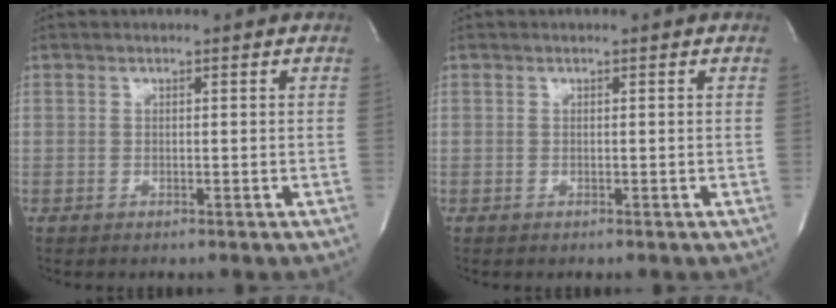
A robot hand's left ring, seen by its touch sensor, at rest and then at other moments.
{"total": 0.0}